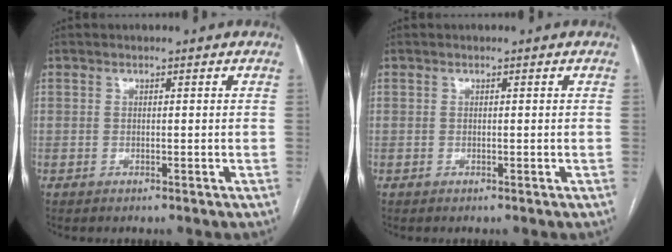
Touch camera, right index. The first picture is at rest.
{"total": 0.0}